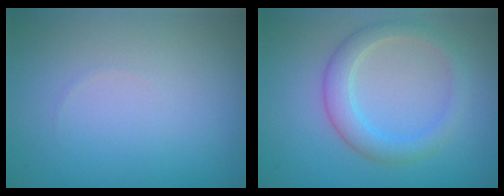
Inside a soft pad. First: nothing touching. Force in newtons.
{"total": 2.8, "press": 2.8, "slide": 0.2}